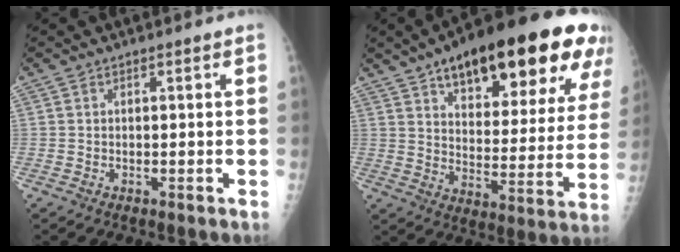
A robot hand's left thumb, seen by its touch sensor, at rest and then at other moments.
{"total": 29.8, "force": [17.0, 10.9, 21.9], "torque": [-0.277, -0.025, 0.244]}